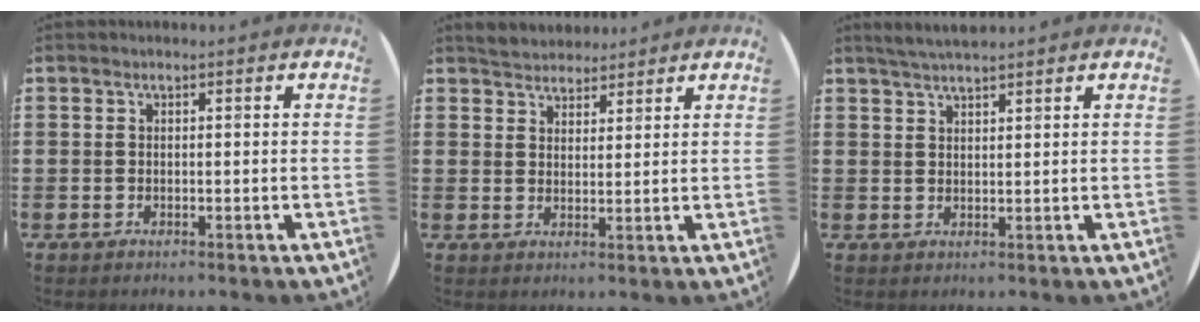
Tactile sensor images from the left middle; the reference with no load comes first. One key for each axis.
{"total": 3.5, "fx": 3.4, "fy": 0.9, "fz": 0.0, "tx": -0.008, "ty": -0.002, "tz": 0.064}
{"total": 2.8, "fx": 2.7, "fy": 0.2, "fz": 0.9, "tx": -0.023, "ty": 0.001, "tz": 0.049}